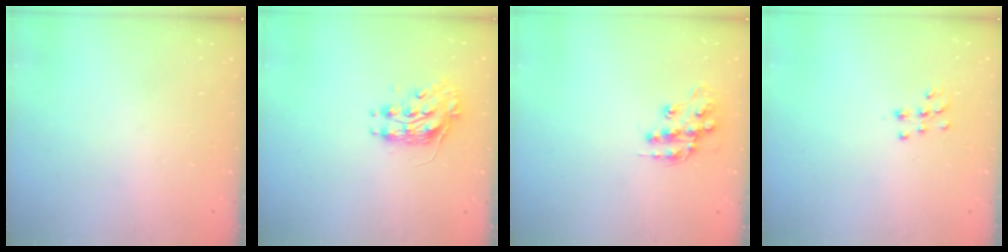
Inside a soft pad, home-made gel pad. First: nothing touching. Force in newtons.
{"total": 8.7, "press": 8.7, "slide": 0.4}
{"total": 13.0, "press": 13.0, "slide": 1.0}
{"total": 7.0, "press": 7.0, "slide": 0.3}